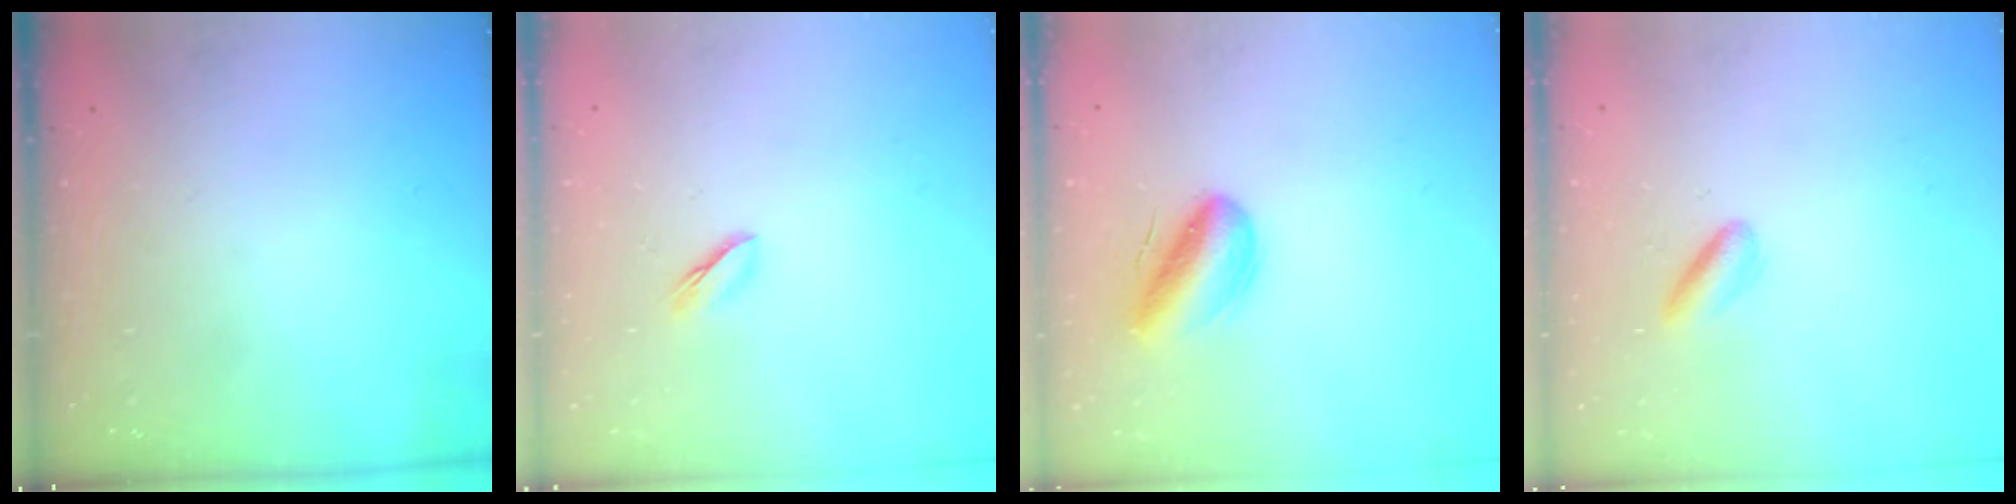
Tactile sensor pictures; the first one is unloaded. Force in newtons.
{"total": 2.5, "press": 2.5, "slide": 0.4}
{"total": 9.8, "press": 9.4, "slide": 2.9}
{"total": 2.4, "press": 2.2, "slide": 0.9}